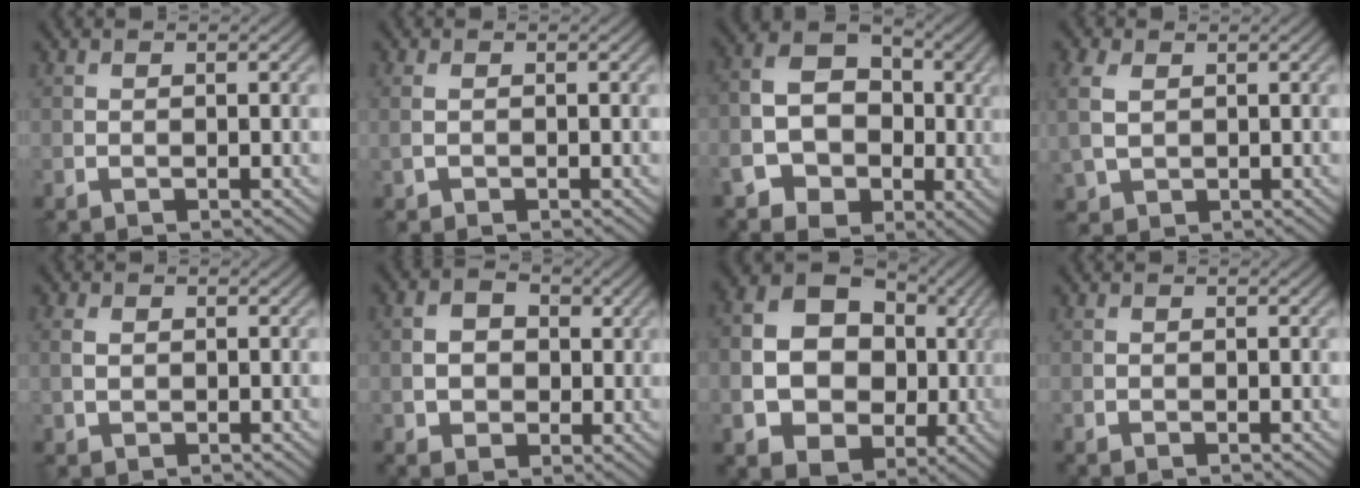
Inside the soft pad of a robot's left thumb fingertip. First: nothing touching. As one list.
[{"total": 1.0, "force": [-0.3, 0.4, 0.9], "torque": [-0.024, 0.002, -0.007]}, {"total": 8.8, "force": [-2.8, 6.6, 5.1], "torque": [-0.100, -0.014, -0.056]}, {"total": 4.4, "force": [0.9, 3.2, 2.9], "torque": [-0.091, 0.004, 0.020]}, {"total": 1.9, "force": [0.1, 1.4, 1.3], "torque": [-0.035, 0.001, 0.005]}, {"total": 4.3, "force": [0.0, 3.4, 2.5], "torque": [-0.058, 0.005, -0.002]}, {"total": 15.1, "force": [-1.2, 12.3, 8.7], "torque": [-0.197, -0.024, -0.014]}, {"total": 0.0}]